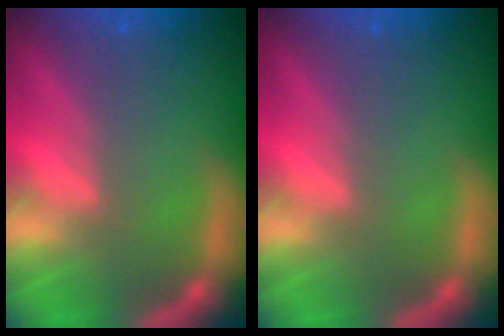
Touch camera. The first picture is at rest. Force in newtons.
{"total": 0.0}